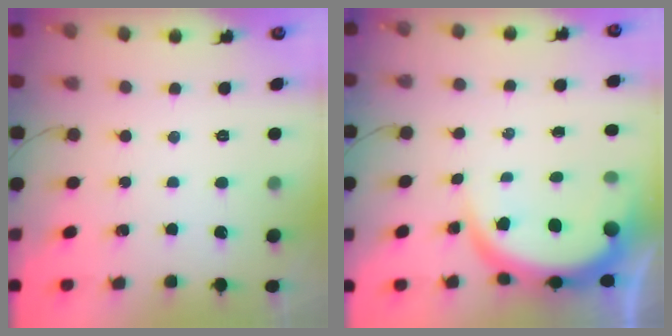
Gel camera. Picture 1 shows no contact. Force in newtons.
{"total": 7.6, "press": 7.5, "slide": 0.8}